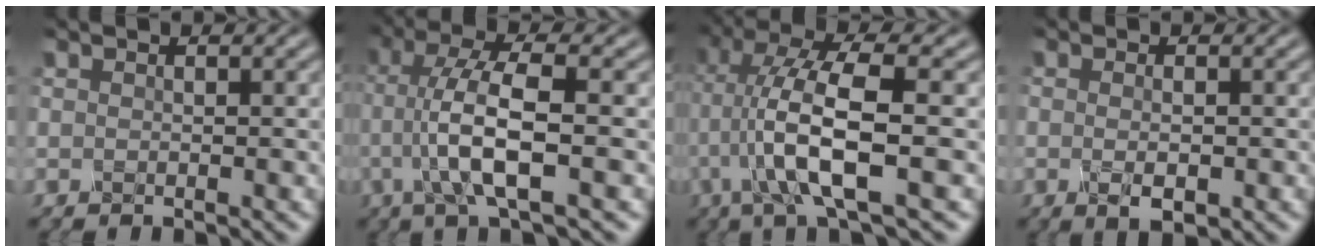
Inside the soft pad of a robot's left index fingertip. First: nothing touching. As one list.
[{"total": 6.6, "force": [-1.0, 1.6, 6.3], "torque": [-0.121, 0.003, -0.025]}, {"total": 8.1, "force": [-1.5, 1.8, 7.8], "torque": [-0.152, 0.012, -0.033]}, {"total": 1.9, "force": [-0.8, 0.7, 1.6], "torque": [-0.031, -0.008, -0.013]}]